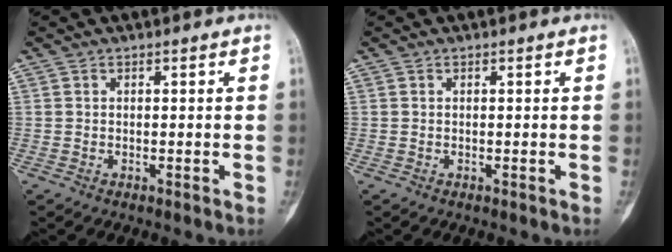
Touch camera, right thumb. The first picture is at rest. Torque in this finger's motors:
{"motor_torque": [0.19, -0.01, 0.01, -0.01, 0.00]}